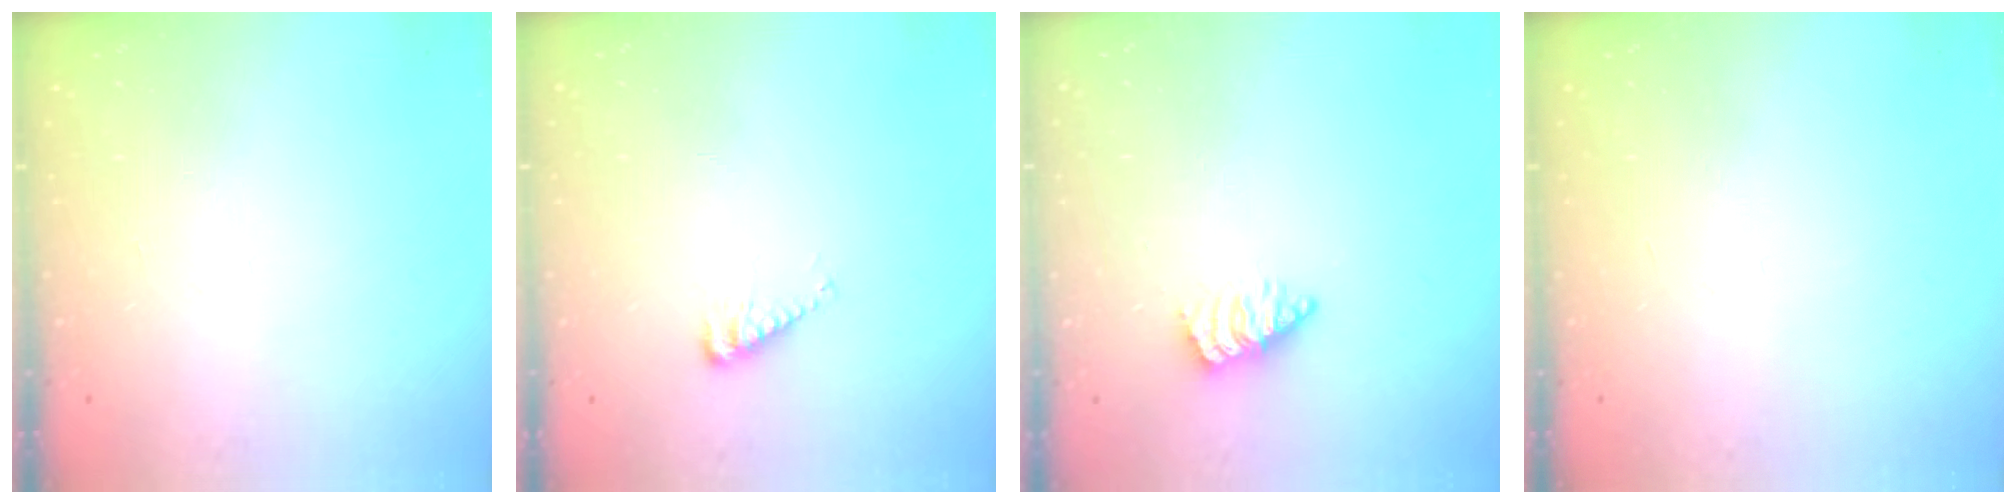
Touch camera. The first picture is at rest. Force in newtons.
{"total": 5.1, "press": 5.1, "slide": 0.5}
{"total": 2.3, "press": 2.3, "slide": 0.3}
{"total": 0.0}